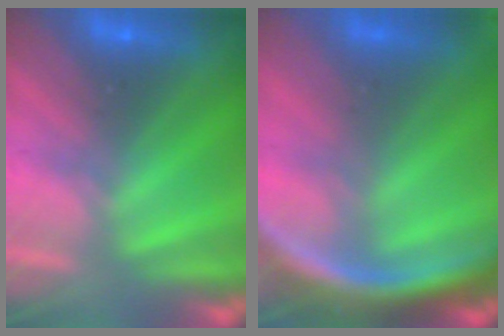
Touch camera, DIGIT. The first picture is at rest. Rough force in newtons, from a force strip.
{"total": 7.6}